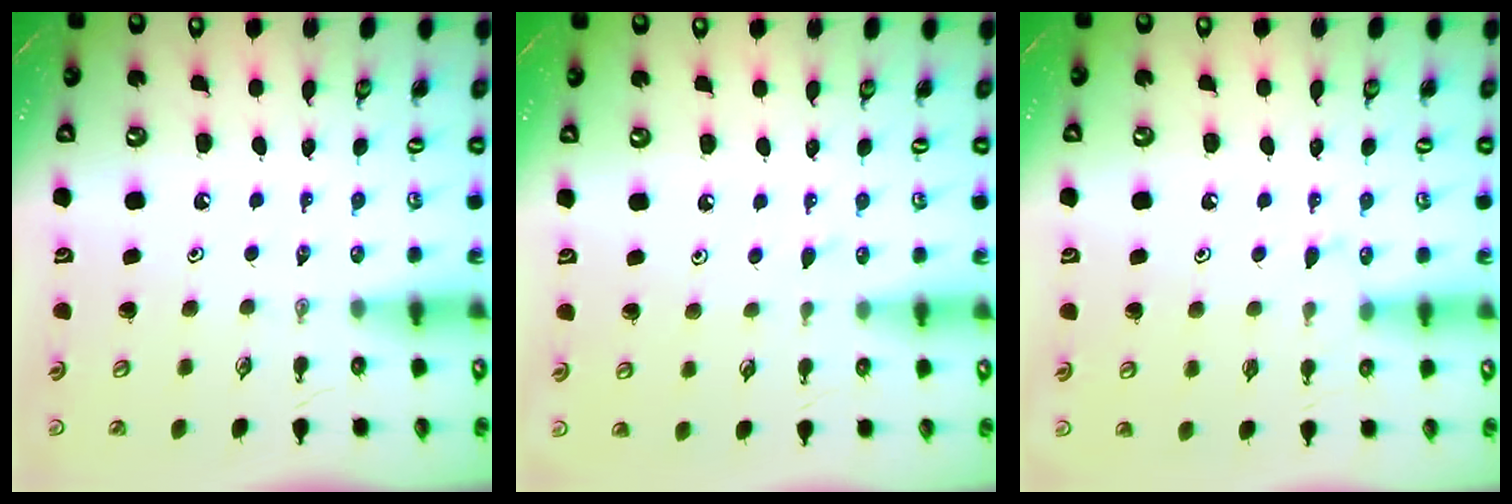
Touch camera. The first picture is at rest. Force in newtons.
{"total": 5.0, "press": 5.0, "slide": 0.6}
{"total": 6.1, "press": 6.1, "slide": 0.5}